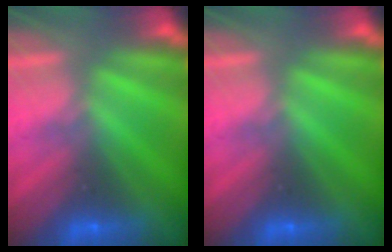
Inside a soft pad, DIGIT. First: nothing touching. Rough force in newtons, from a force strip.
{"total": 0.0}